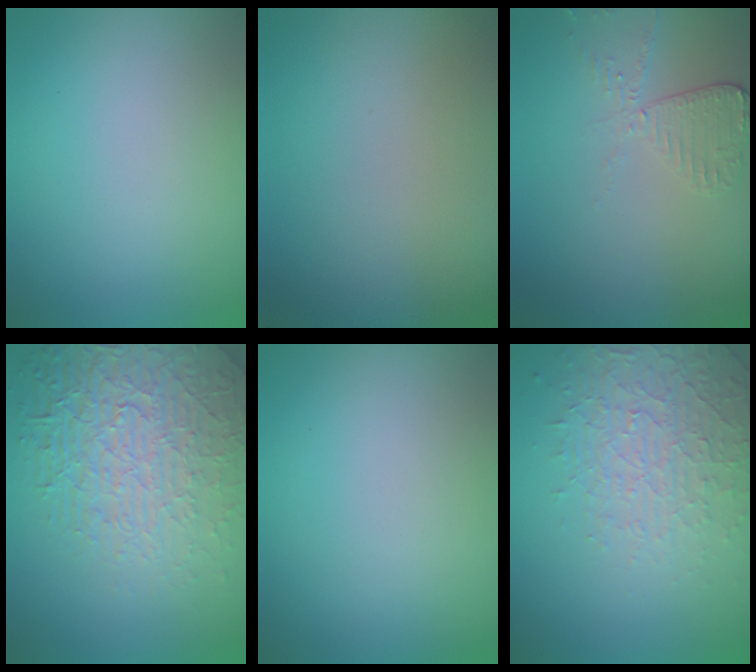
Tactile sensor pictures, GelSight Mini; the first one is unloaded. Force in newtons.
{"total": 0.0}
{"total": 2.7, "press": 2.4, "slide": 1.2}
{"total": 7.0, "press": 5.6, "slide": 4.2}
{"total": 0.0}
{"total": 4.6, "press": 3.4, "slide": 3.1}